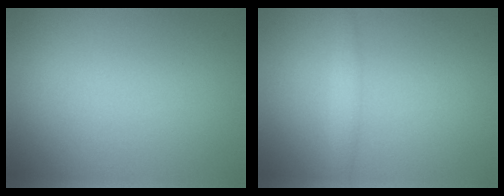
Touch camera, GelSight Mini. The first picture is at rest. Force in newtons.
{"total": 1.3, "press": 1.3, "slide": 0.1}